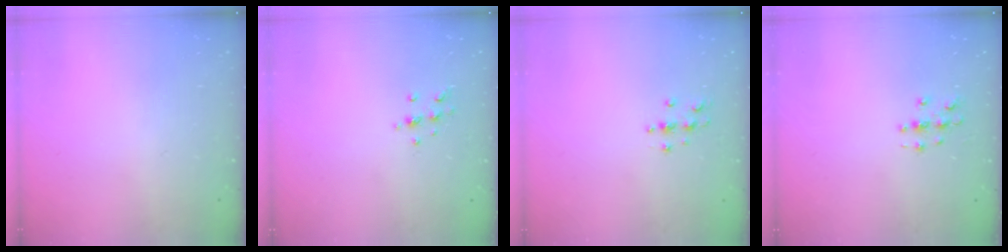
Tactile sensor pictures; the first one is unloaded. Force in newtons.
{"total": 7.0, "press": 6.9, "slide": 0.7}
{"total": 3.7, "press": 3.7, "slide": 0.5}
{"total": 3.2, "press": 3.2, "slide": 0.2}